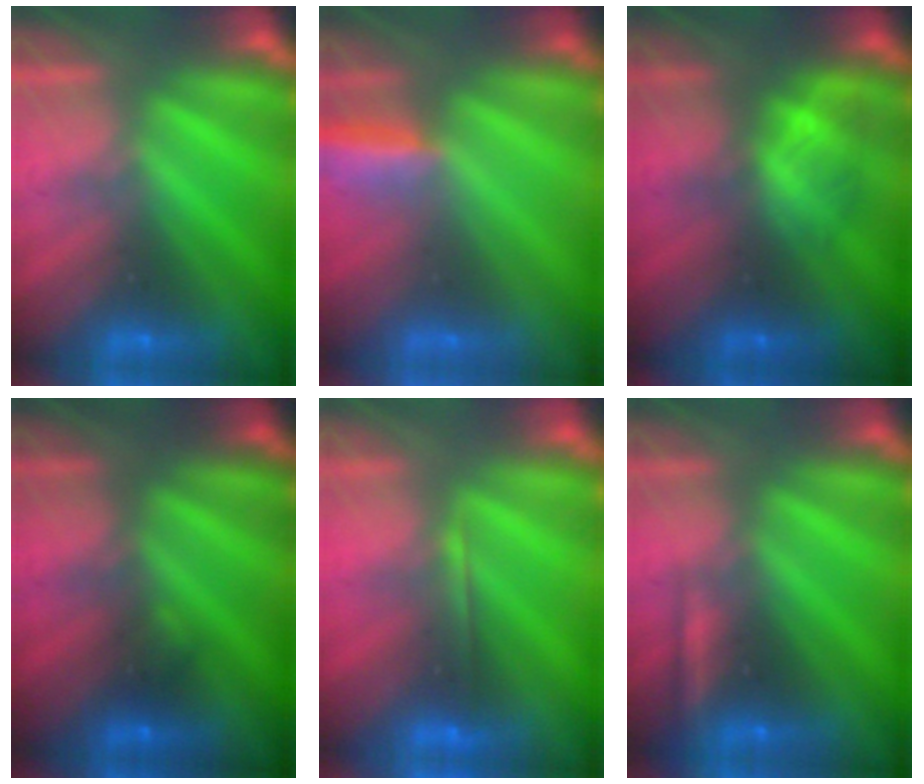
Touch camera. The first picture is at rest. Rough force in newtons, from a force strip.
{"total": 2.9}
{"total": 2.3}
{"total": 1.8}
{"total": 2.0}
{"total": 2.3}